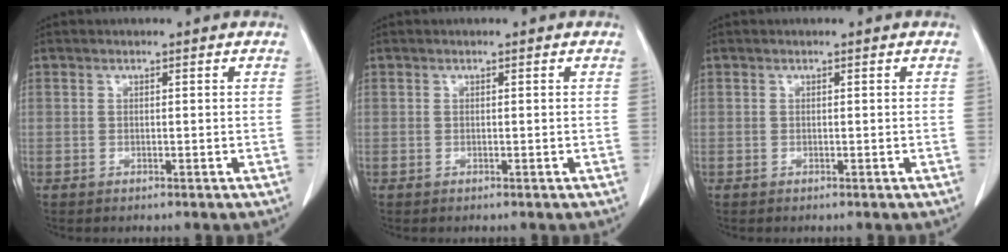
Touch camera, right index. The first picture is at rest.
{"total": 0.0}
{"total": 0.0}